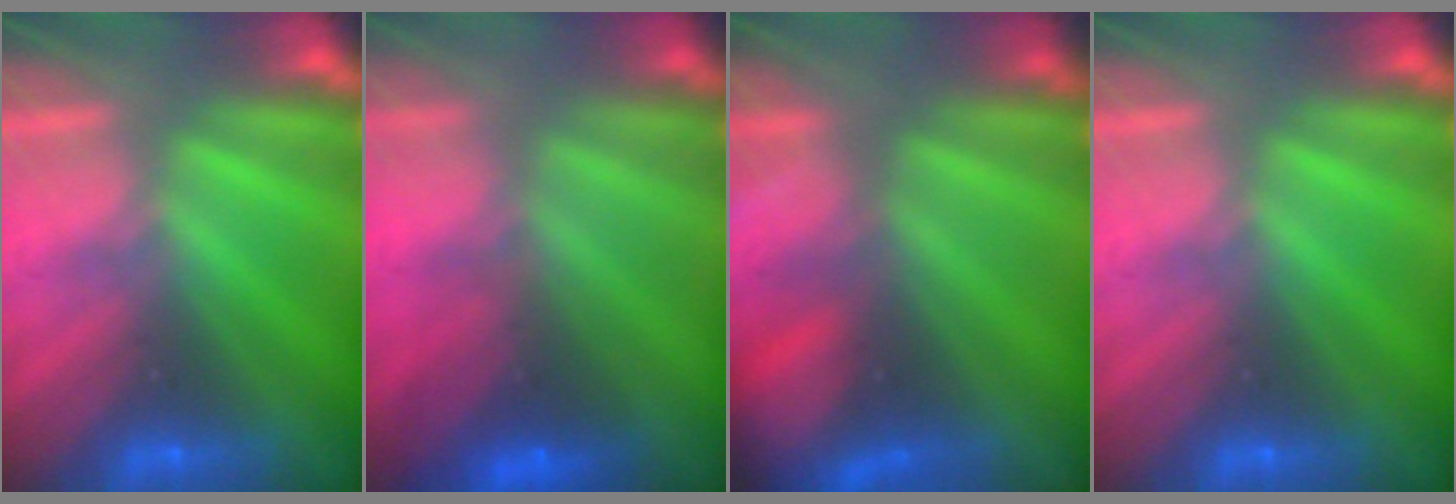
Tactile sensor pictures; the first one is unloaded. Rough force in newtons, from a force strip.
{"total": 2.8}
{"total": 6.0}
{"total": 0.0}